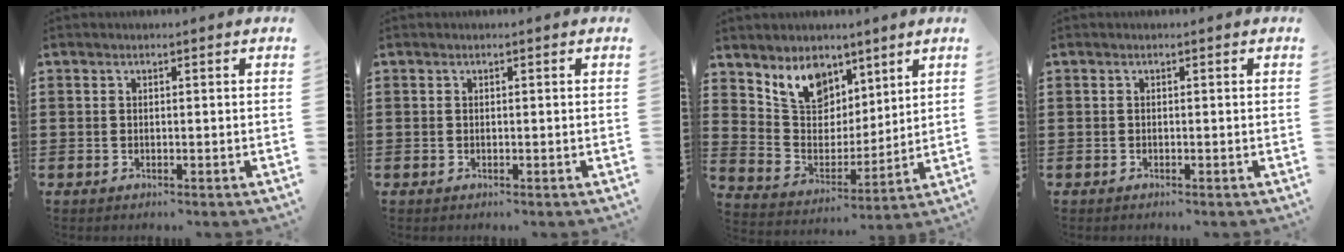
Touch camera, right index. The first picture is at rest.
{"total": 0.0}
{"total": 8.7, "force": [6.2, 5.5, 2.7], "torque": [-0.076, -0.018, 0.117]}
{"total": 0.0}